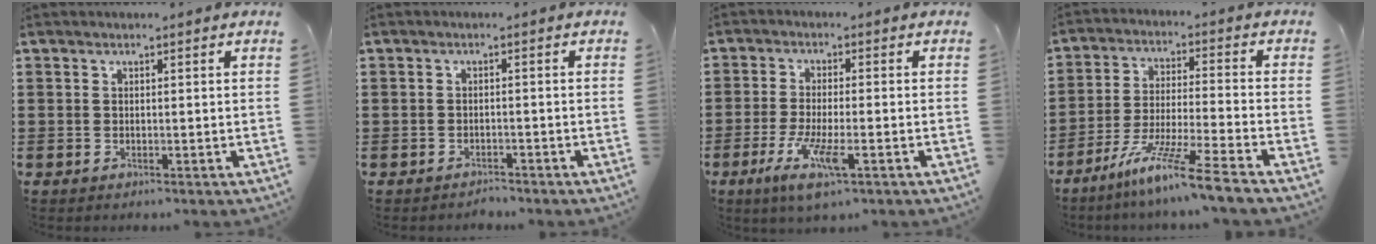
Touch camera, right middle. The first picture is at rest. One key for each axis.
{"total": 1.4, "fx": -1.4, "fy": 0.2, "fz": -0.3, "tx": -0.001, "ty": 0.003, "tz": -0.033}
{"total": 6.7, "fx": -3.0, "fy": 1.4, "fz": 5.9, "tx": -0.126, "ty": -0.017, "tz": -0.055}
{"total": 10.0, "fx": -7.8, "fy": -0.7, "fz": 6.1, "tx": -0.121, "ty": -0.009, "tz": -0.155}